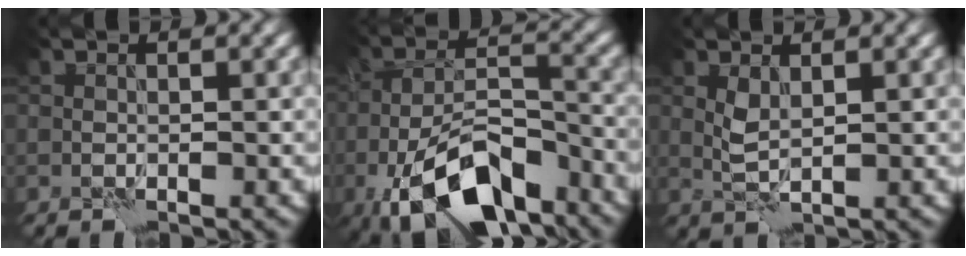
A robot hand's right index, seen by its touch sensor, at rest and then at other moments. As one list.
[{"total": 11.4, "force": [-7.0, 4.6, 7.7], "torque": [-0.141, -0.004, -0.125]}, {"total": 1.5, "force": [0.7, 0.5, 1.2], "torque": [-0.032, 0.000, 0.016]}]